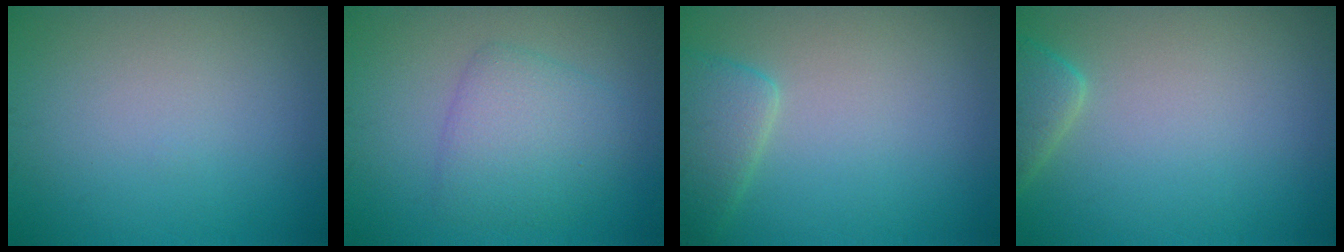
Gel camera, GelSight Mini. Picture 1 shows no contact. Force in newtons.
{"total": 3.8, "press": 3.8, "slide": 0.1}
{"total": 3.0, "press": 3.0, "slide": 0.3}
{"total": 2.4, "press": 2.4, "slide": 0.3}